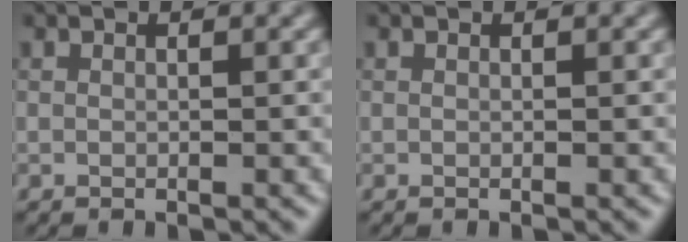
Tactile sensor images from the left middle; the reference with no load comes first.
{"total": 0.0}